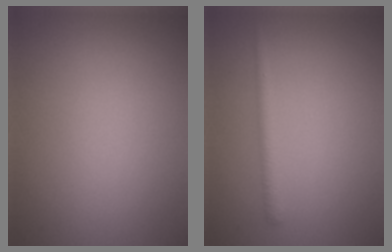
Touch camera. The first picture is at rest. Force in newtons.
{"total": 1.5, "press": 1.5, "slide": 0.1}